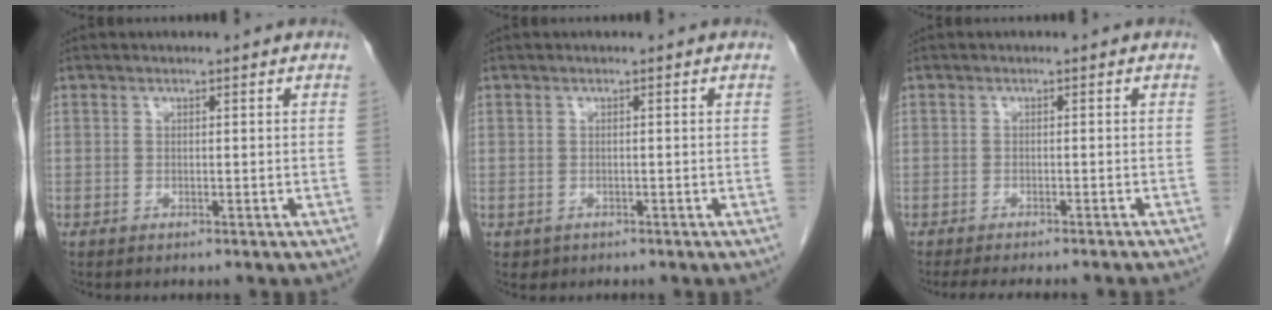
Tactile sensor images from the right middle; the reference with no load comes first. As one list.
[{"total": 1.1, "force": [-0.5, 0.9, 0.1], "torque": [-0.005, 0.003, -0.002]}, {"total": 10.3, "force": [-9.2, 0.8, 4.5], "torque": [-0.045, -0.019, -0.113]}]